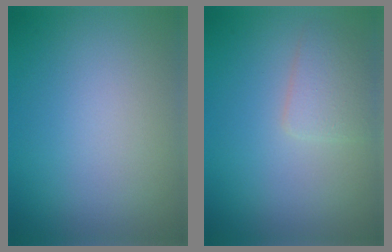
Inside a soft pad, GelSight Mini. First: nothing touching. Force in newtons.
{"total": 2.5, "press": 2.5, "slide": 0.1}